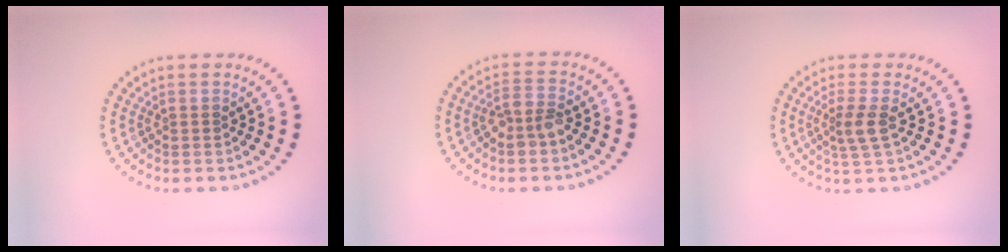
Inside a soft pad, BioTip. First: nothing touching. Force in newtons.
{"total": 2.4, "press": 2.3, "slide": 0.7}
{"total": 2.1, "press": 1.6, "slide": 1.3}